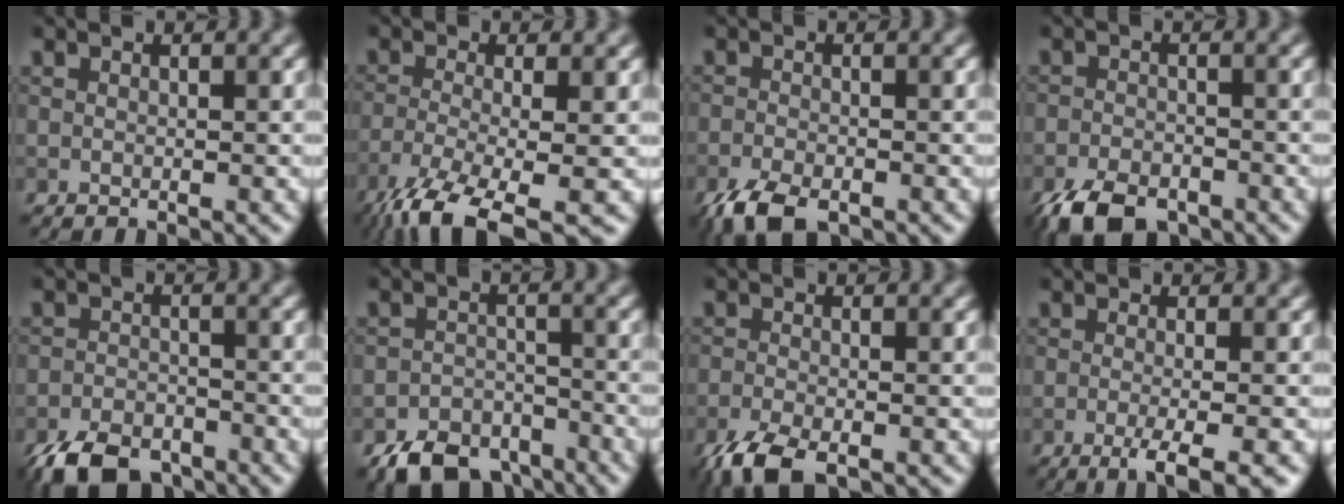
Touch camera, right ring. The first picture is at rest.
{"total": 8.3, "force": [-5.2, 2.2, 6.2], "torque": [-0.115, -0.021, -0.103]}
{"total": 4.1, "force": [-3.0, 1.5, 2.5], "torque": [-0.044, -0.009, -0.060]}
{"total": 5.2, "force": [-3.8, 2.3, 2.7], "torque": [-0.044, -0.006, -0.075]}
{"total": 5.9, "force": [-4.5, 2.8, 2.8], "torque": [-0.047, -0.007, -0.085]}
{"total": 5.6, "force": [-4.3, 3.0, 1.8], "torque": [-0.024, -0.012, -0.072]}
{"total": 4.1, "force": [-2.9, 1.1, 2.7], "torque": [-0.058, -0.012, -0.063]}
{"total": 4.0, "force": [-1.7, 0.8, 3.5], "torque": [-0.051, -0.005, -0.036]}